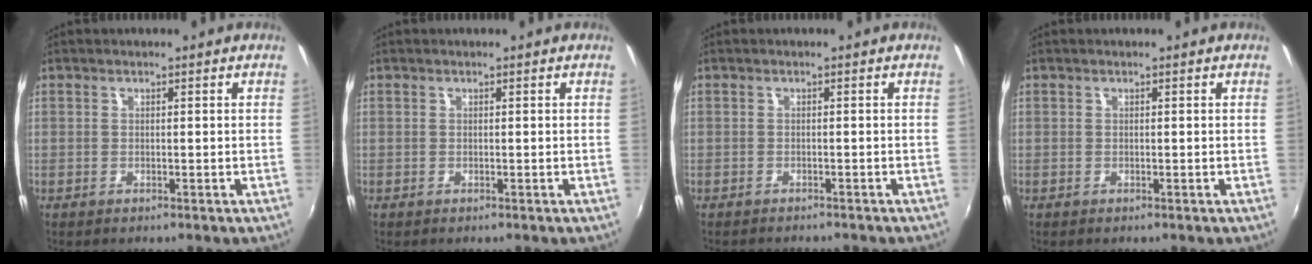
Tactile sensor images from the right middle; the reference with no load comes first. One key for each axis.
{"total": 0.0}
{"total": 2.9, "fx": -2.7, "fy": 0.5, "fz": 0.9, "tx": -0.022, "ty": -0.011, "tz": -0.040}
{"total": 0.0}